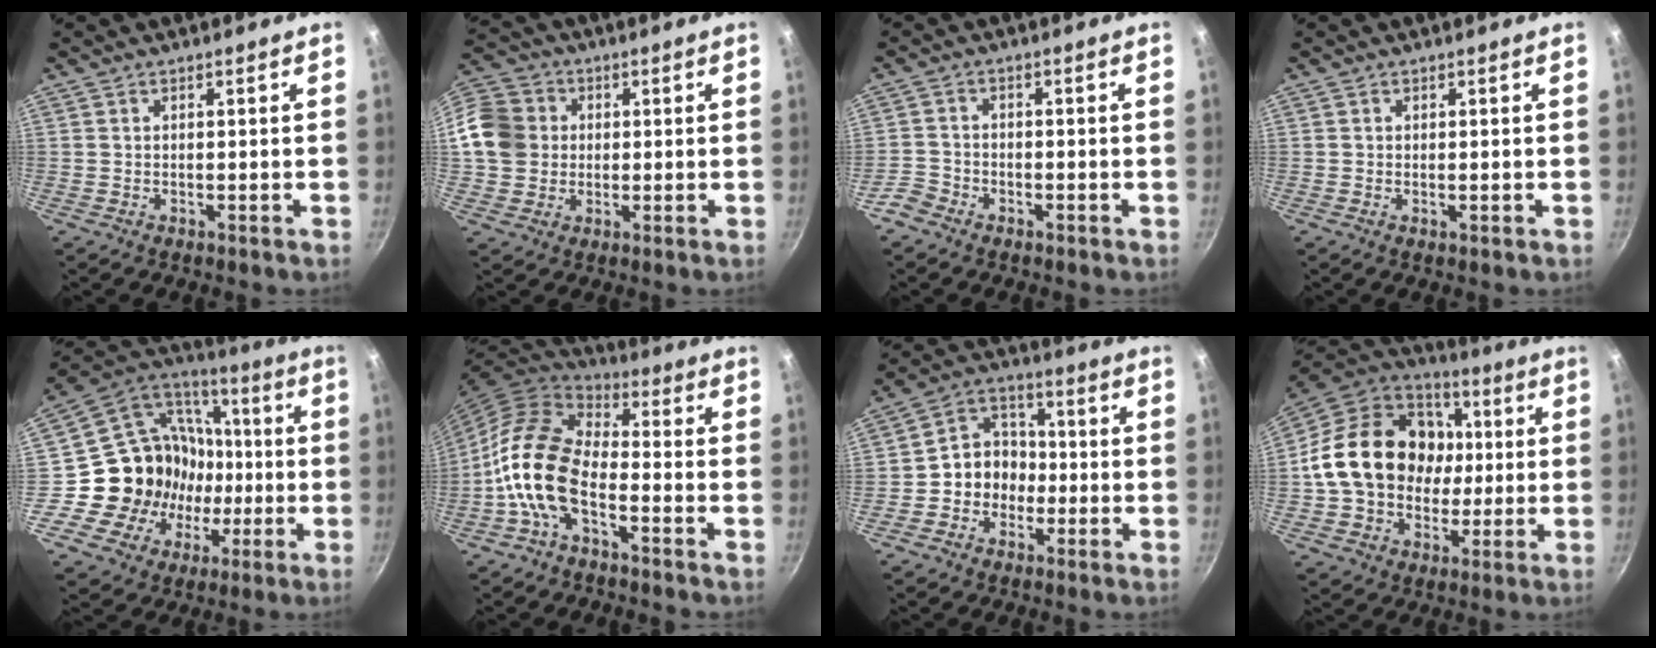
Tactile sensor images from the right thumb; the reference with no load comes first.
{"total": 13.0, "force": [1.2, 11.4, 6.1], "torque": [-0.101, 0.019, 0.010]}
{"total": 3.6, "force": [-2.6, 2.3, 0.9], "torque": [-0.016, 0.029, -0.052]}
{"total": 0.7, "force": [-0.1, 0.3, 0.7], "torque": [-0.011, -0.001, -0.002]}
{"total": 20.7, "force": [-2.7, 18.9, 8.1], "torque": [-0.109, 0.035, -0.031]}
{"total": 14.7, "force": [-5.1, 8.3, 11.0], "torque": [-0.192, 0.049, -0.116]}
{"total": 8.9, "force": [-2.2, 7.7, 3.8], "torque": [-0.015, 0.040, -0.049]}
{"total": 23.9, "force": [1.2, 19.2, 14.2], "torque": [-0.217, 0.034, 0.019]}